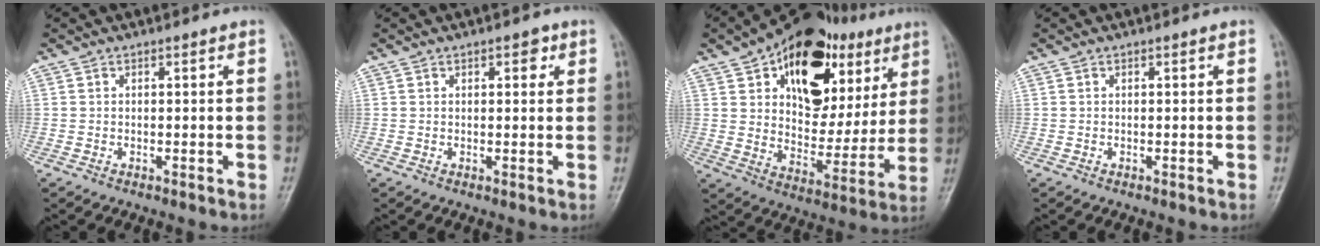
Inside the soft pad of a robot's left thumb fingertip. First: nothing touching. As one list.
[{"total": 2.3, "force": [1.1, 1.2, 1.7], "torque": [-0.011, -0.001, 0.012]}, {"total": 25.9, "force": [11.5, 15.1, 17.6], "torque": [-0.209, -0.009, 0.177]}, {"total": 0.0}]